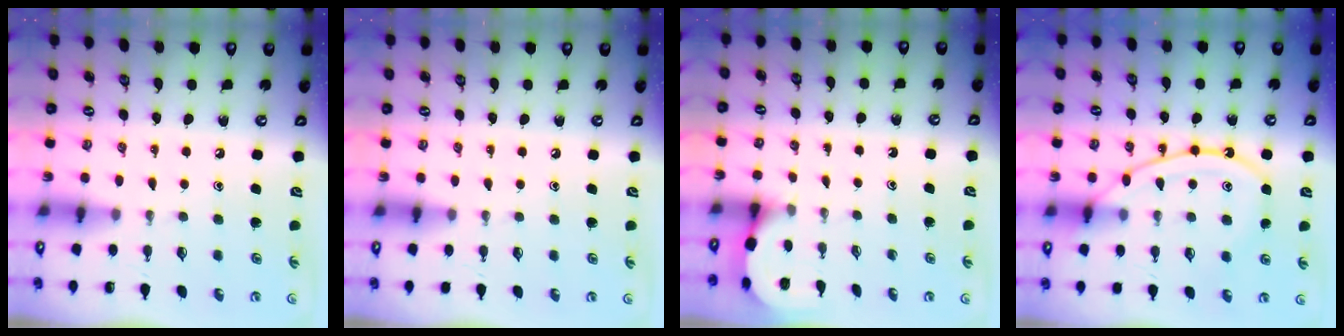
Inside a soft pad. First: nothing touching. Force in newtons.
{"total": 2.8, "press": 2.8, "slide": 0.4}
{"total": 2.6, "press": 2.6, "slide": 0.2}
{"total": 13.7, "press": 13.6, "slide": 1.5}